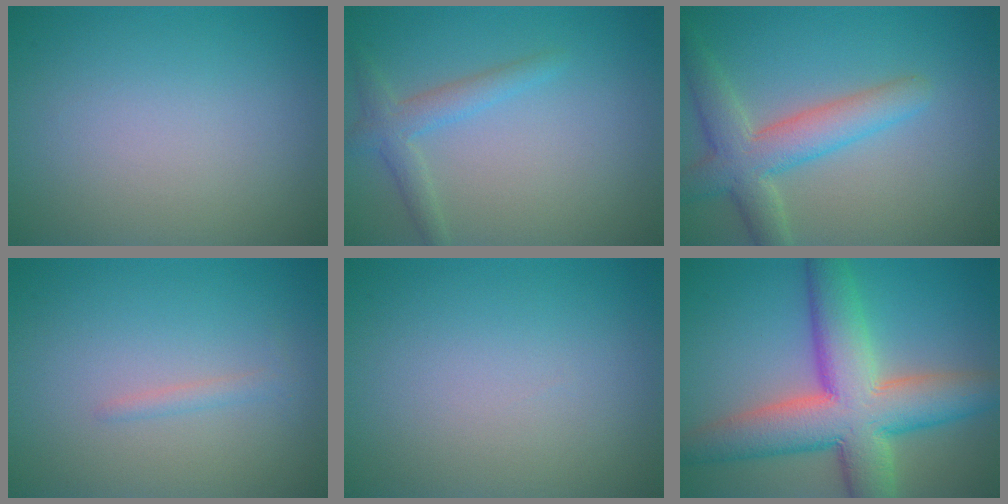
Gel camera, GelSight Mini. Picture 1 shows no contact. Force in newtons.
{"total": 2.3, "press": 2.3, "slide": 0.2}
{"total": 5.1, "press": 5.1, "slide": 0.5}
{"total": 1.0, "press": 1.0, "slide": 0.0}
{"total": 0.0}
{"total": 10.8, "press": 10.8, "slide": 0.7}